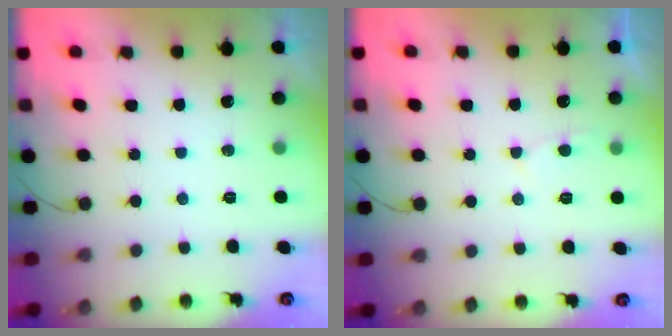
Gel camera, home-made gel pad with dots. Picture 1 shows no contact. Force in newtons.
{"total": 2.8, "press": 2.7, "slide": 0.3}